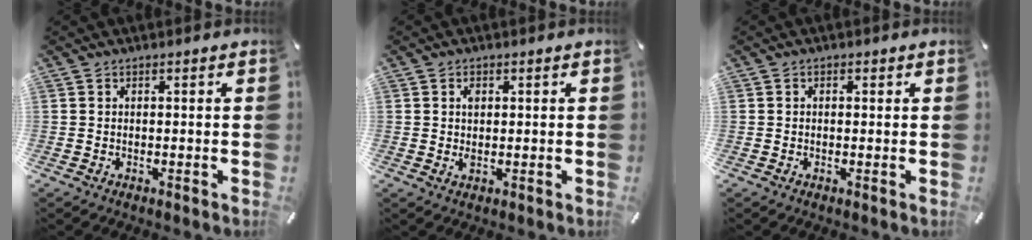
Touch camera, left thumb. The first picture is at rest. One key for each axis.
{"total": 1.9, "fx": 0.5, "fy": 1.1, "fz": 1.4, "tx": -0.024, "ty": 0.000, "tz": 0.006}
{"total": 0.8, "fx": 0.0, "fy": 0.5, "fz": 0.6, "tx": -0.011, "ty": 0.003, "tz": -0.002}